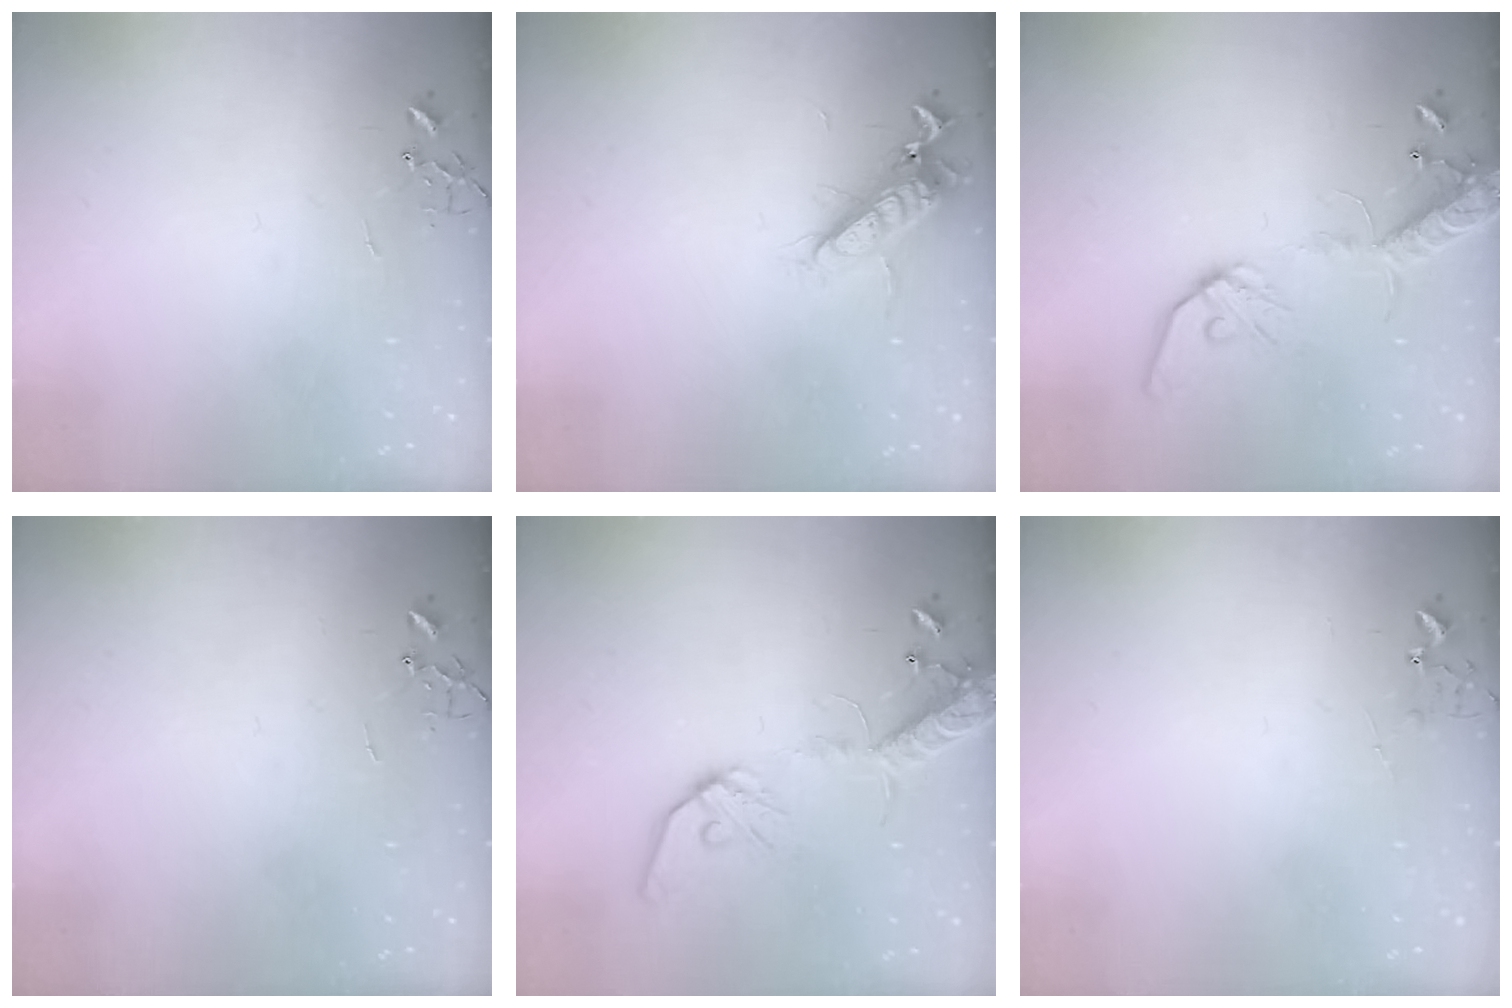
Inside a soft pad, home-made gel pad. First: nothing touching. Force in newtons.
{"total": 13.5, "press": 13.3, "slide": 1.9}
{"total": 14.1, "press": 13.8, "slide": 3.0}
{"total": 0.0}
{"total": 14.1, "press": 13.8, "slide": 3.0}
{"total": 5.4, "press": 5.4, "slide": 0.7}